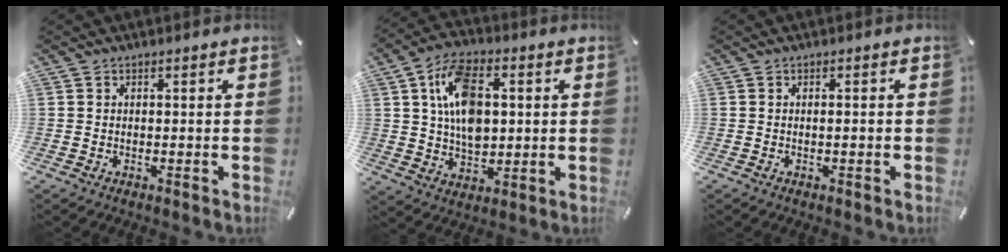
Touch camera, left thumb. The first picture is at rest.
{"total": 13.2, "force": [2.4, 9.1, 9.2], "torque": [-0.151, 0.009, 0.044]}
{"total": 0.8, "force": [-0.2, 0.2, 0.7], "torque": [-0.014, 0.000, -0.004]}